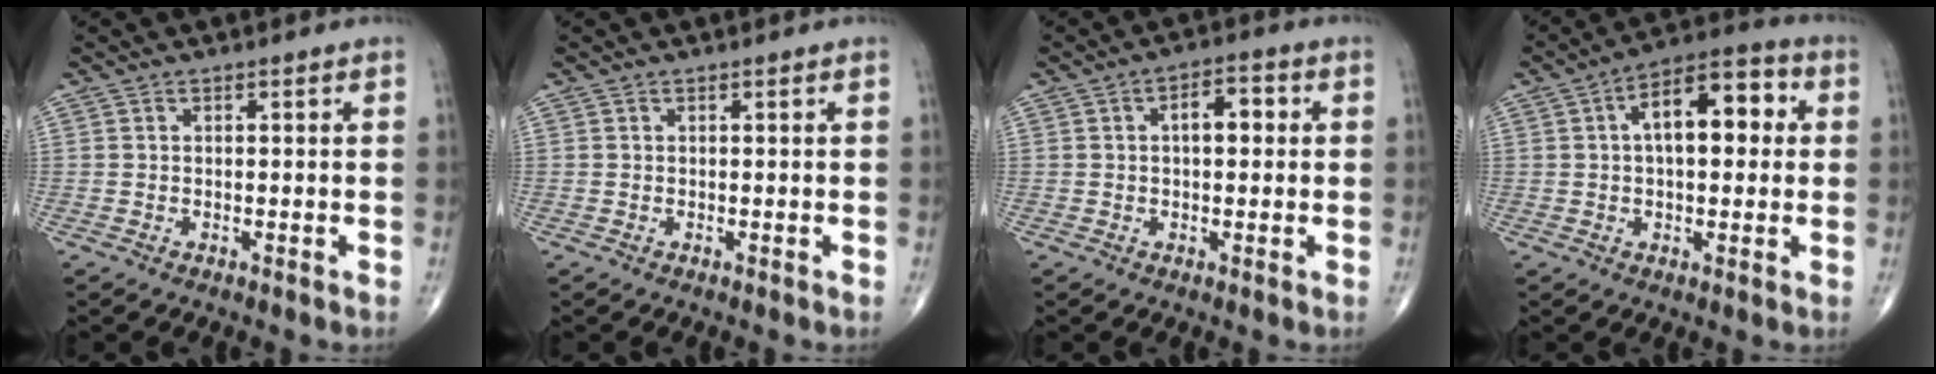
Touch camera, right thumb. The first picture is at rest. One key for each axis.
{"total": 0.0}
{"total": 5.4, "fx": 0.8, "fy": 2.8, "fz": 4.5, "tx": -0.059, "ty": 0.016, "tz": 0.006}
{"total": 13.0, "fx": 2.4, "fy": 6.5, "fz": 11.0, "tx": -0.148, "ty": 0.030, "tz": 0.028}